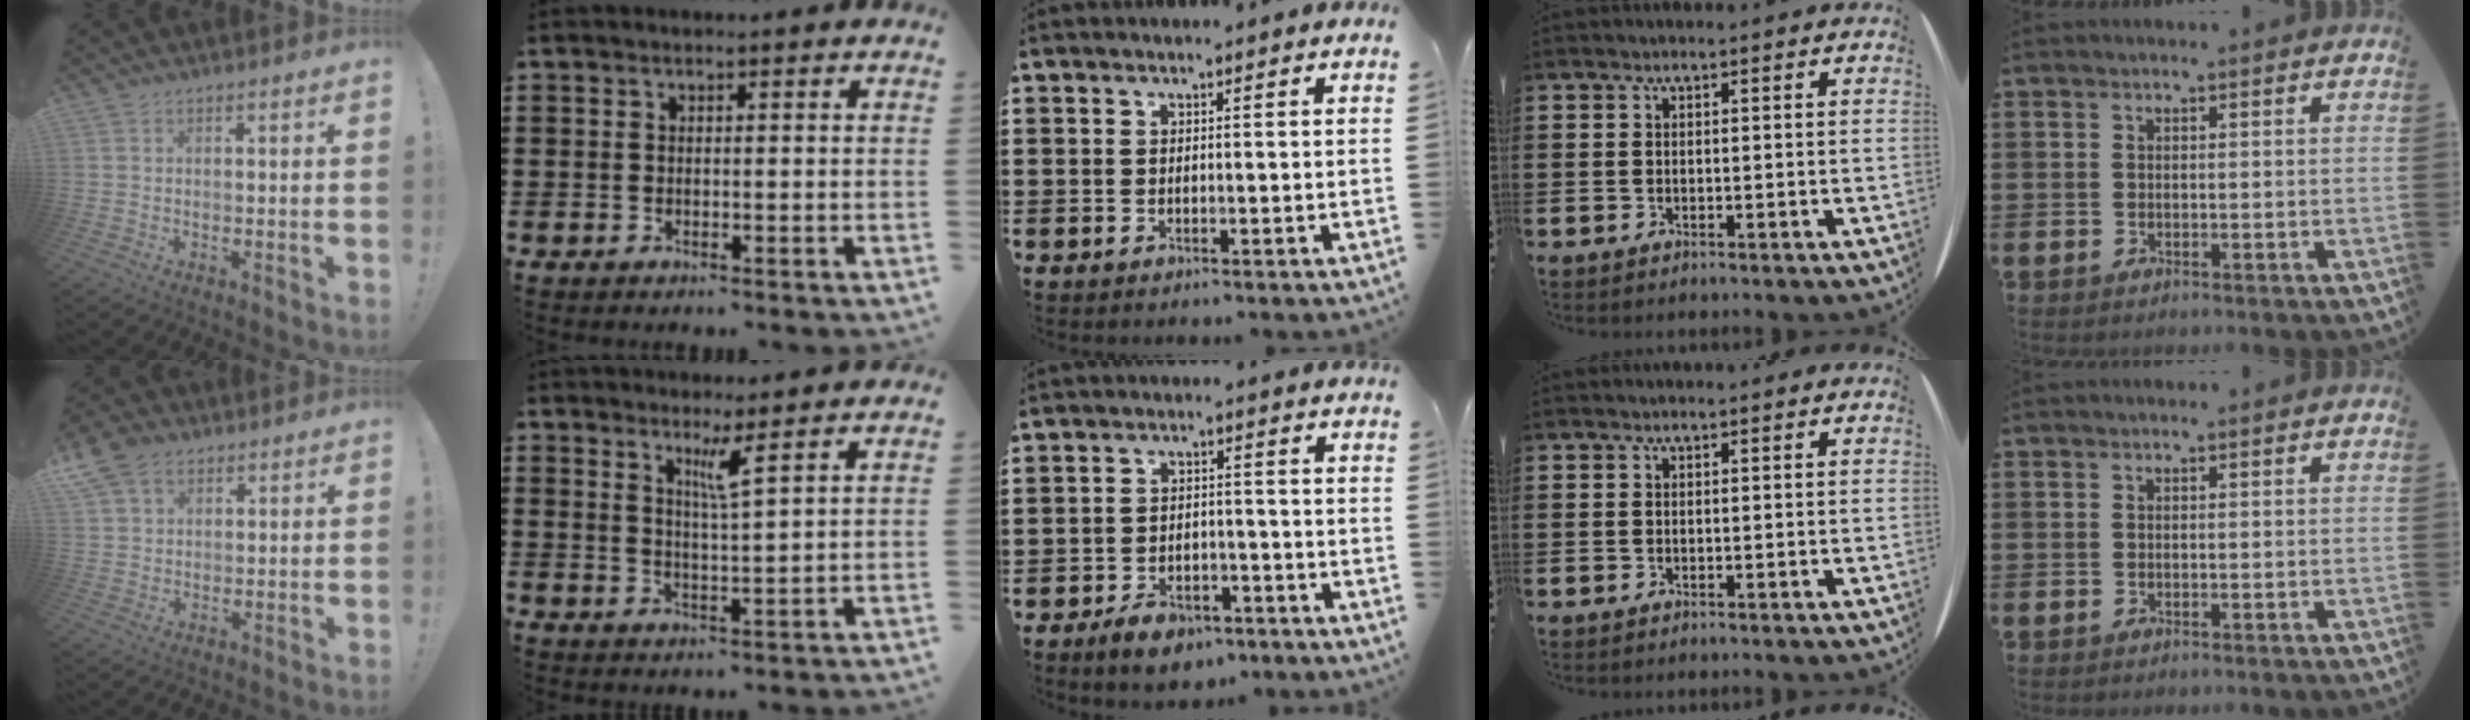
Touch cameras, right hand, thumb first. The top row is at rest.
{"thumb": {"total": 8.5, "force": [4.9, 5.8, 3.8], "torque": [-0.062, -0.013, 0.098]}, "index": {"total": 3.5, "force": [2.4, -0.5, 2.6], "torque": [-0.049, -0.008, 0.039]}, "middle": {"total": 4.3, "force": [-3.6, 1.9, 1.4], "torque": [-0.031, 0.011, -0.072]}}